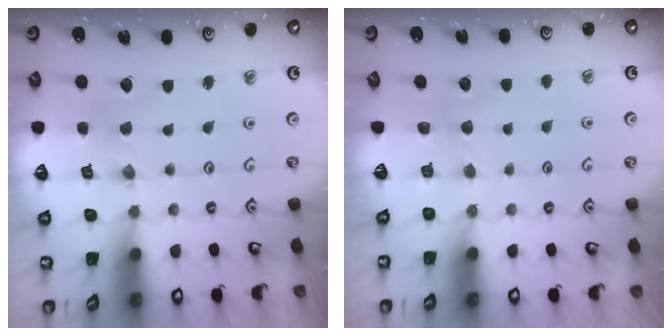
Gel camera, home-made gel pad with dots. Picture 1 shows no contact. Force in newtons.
{"total": 2.9, "press": 2.9, "slide": 0.4}